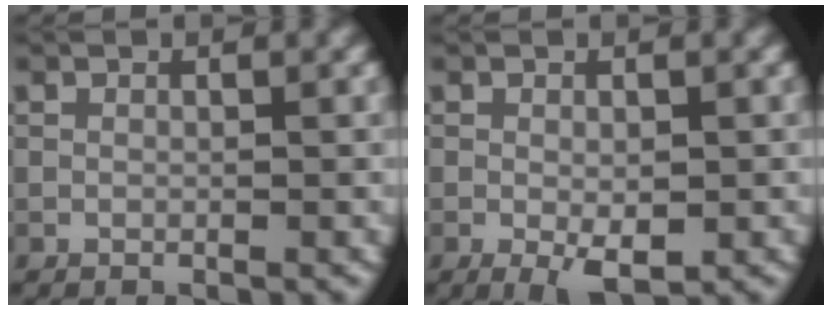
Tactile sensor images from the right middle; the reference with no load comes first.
{"total": 2.8, "force": [-0.8, 1.3, 2.4], "torque": [-0.041, -0.011, -0.007]}